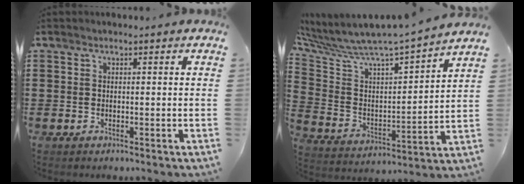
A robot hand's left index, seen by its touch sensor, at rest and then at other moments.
{"total": 5.8, "force": [5.6, 0.2, 1.7], "torque": [-0.067, -0.065, 0.083]}